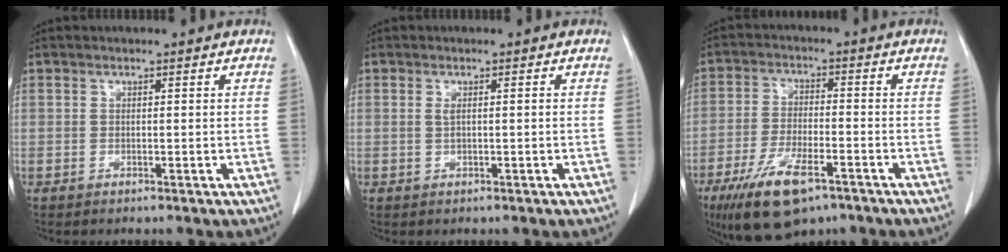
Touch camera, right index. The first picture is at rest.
{"total": 1.4, "force": [0.0, 0.3, 1.3], "torque": [-0.029, 0.004, 0.004]}
{"total": 11.8, "force": [-7.2, 3.9, 8.5], "torque": [-0.164, -0.017, -0.121]}